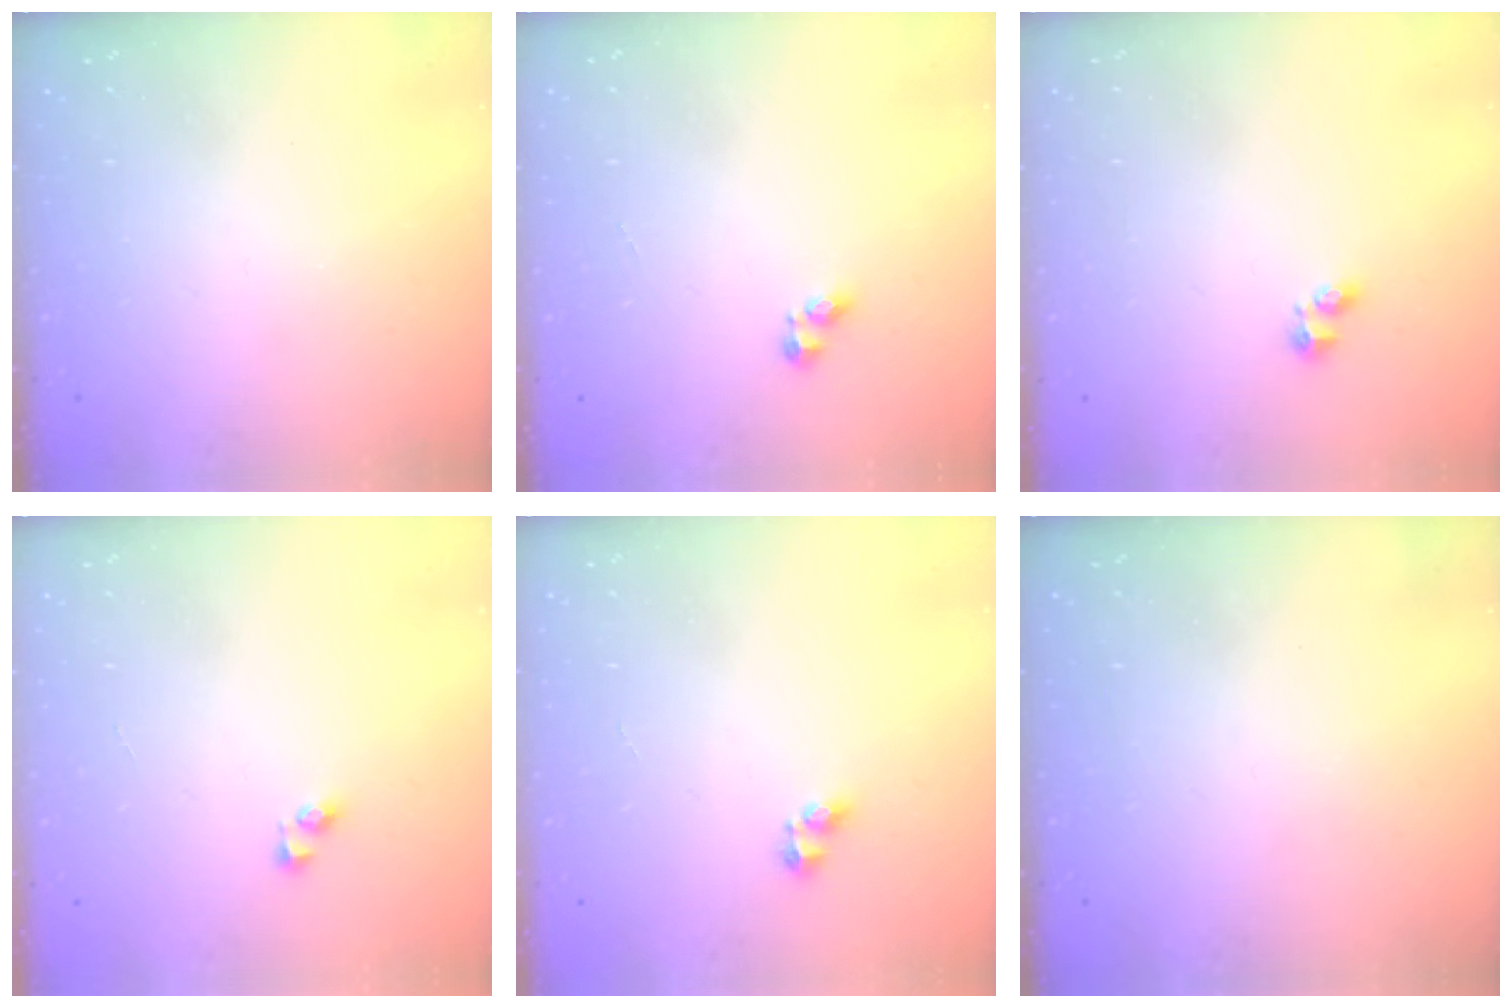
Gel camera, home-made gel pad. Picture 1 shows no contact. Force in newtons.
{"total": 3.0, "press": 2.9, "slide": 0.6}
{"total": 2.2, "press": 2.2, "slide": 0.5}
{"total": 4.0, "press": 3.9, "slide": 0.5}
{"total": 4.0, "press": 3.9, "slide": 0.5}
{"total": 0.7, "press": 0.6, "slide": 0.4}